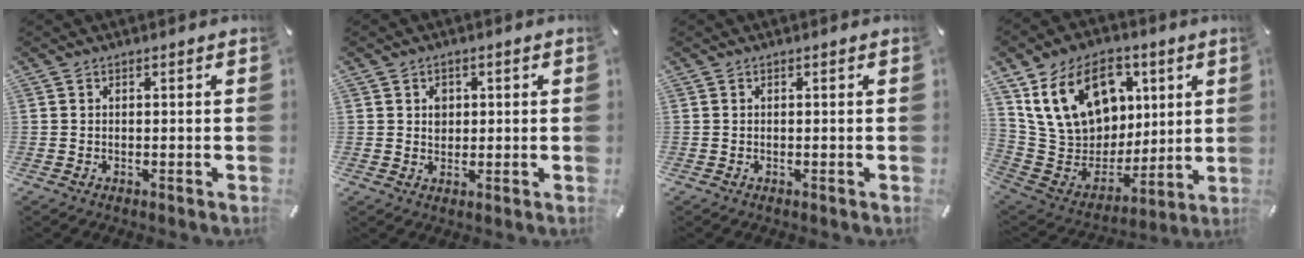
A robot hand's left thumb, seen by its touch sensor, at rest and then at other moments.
{"total": 2.9, "force": [0.4, 2.6, 1.2], "torque": [-0.010, 0.000, 0.002]}
{"total": 0.0}
{"total": 20.9, "force": [9.5, 15.3, 10.7], "torque": [-0.196, -0.031, 0.191]}